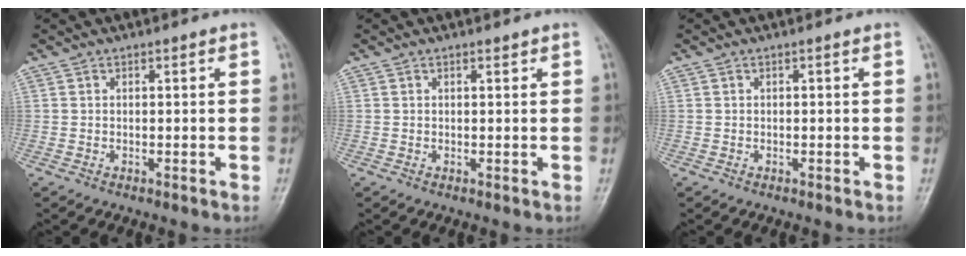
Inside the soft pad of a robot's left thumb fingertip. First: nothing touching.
{"total": 0.6, "force": [0.5, 0.2, 0.3], "torque": [-0.006, -0.004, 0.007]}
{"total": 0.0}